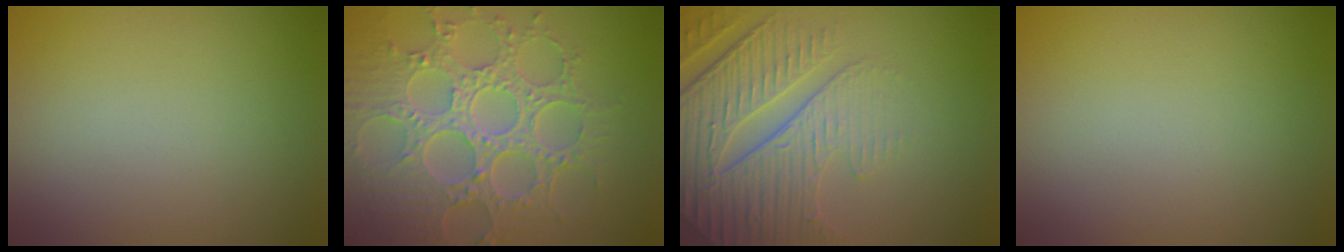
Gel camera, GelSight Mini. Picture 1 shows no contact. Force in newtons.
{"total": 8.9, "press": 6.5, "slide": 6.1}
{"total": 7.4, "press": 5.6, "slide": 4.9}
{"total": 0.0}